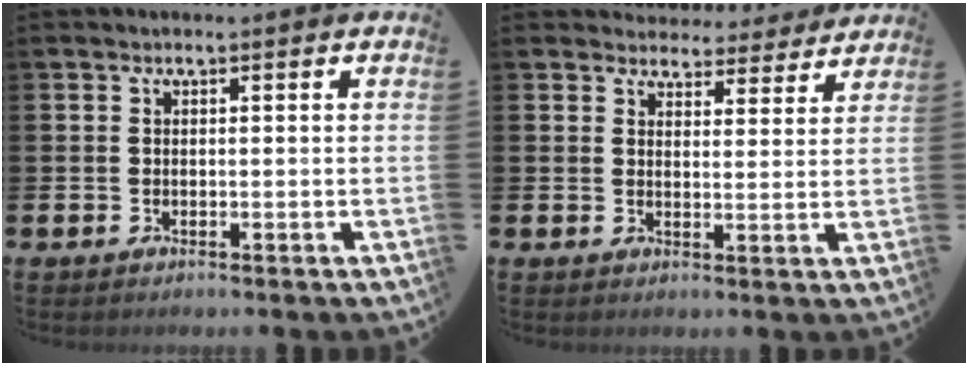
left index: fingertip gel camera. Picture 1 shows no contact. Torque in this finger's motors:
{"motor_torque": [0.98, -1.16, 0.38, 0.00]}